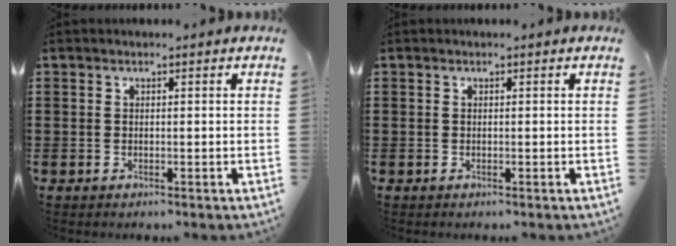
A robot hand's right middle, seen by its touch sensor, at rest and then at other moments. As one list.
[{"total": 0.0}]